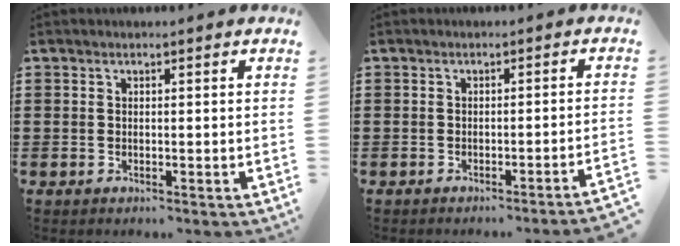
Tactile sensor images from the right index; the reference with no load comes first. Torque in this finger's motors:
{"motor_torque": [0.76, -0.76, 0.13, 0.03]}